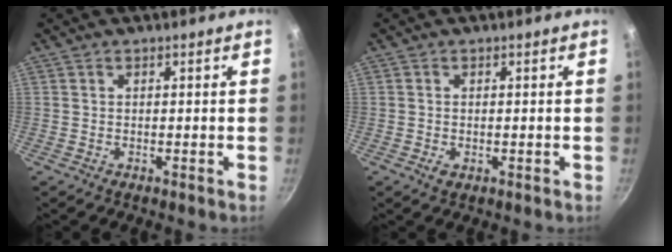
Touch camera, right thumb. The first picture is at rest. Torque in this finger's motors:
{"motor_torque": [-0.14, 0.17, -0.15, 0.01, -0.06]}